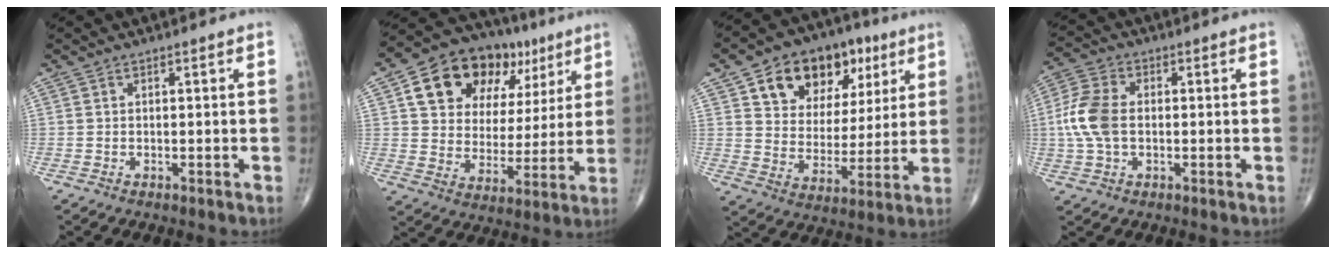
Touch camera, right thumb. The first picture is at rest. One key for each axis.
{"total": 21.0, "fx": 9.2, "fy": 14.1, "fz": 12.6, "tx": -0.150, "ty": 0.003, "tz": 0.149}
{"total": 18.3, "fx": 8.4, "fy": 12.4, "fz": 10.5, "tx": -0.114, "ty": -0.012, "tz": 0.139}
{"total": 9.1, "fx": -0.1, "fy": 5.8, "fz": 7.1, "tx": -0.162, "ty": 0.016, "tz": -0.008}